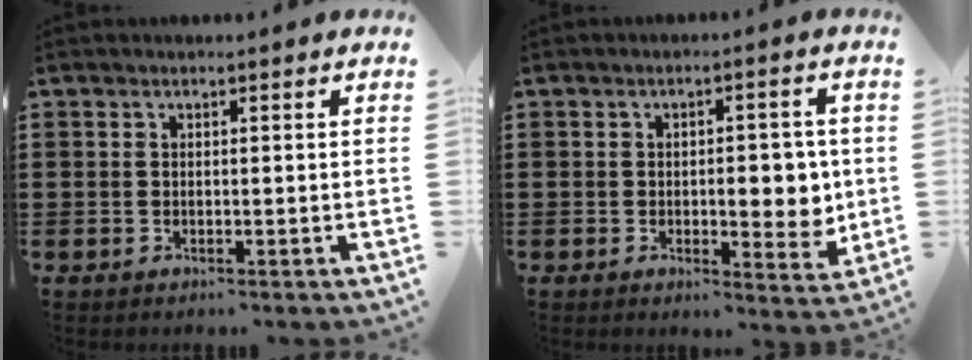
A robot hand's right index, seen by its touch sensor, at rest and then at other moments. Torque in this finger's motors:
{"motor_torque": [0.52, -0.02, 0.46, 0.07]}